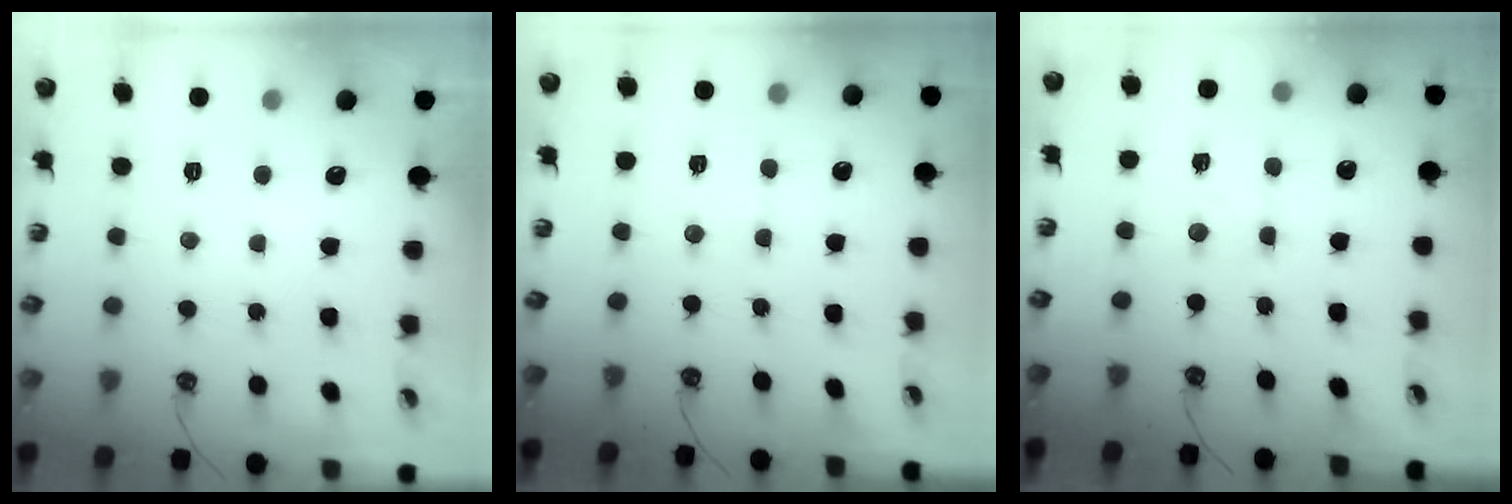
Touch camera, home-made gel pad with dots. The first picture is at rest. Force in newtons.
{"total": 1.9, "press": 1.9, "slide": 0.3}
{"total": 2.8, "press": 2.8, "slide": 0.4}